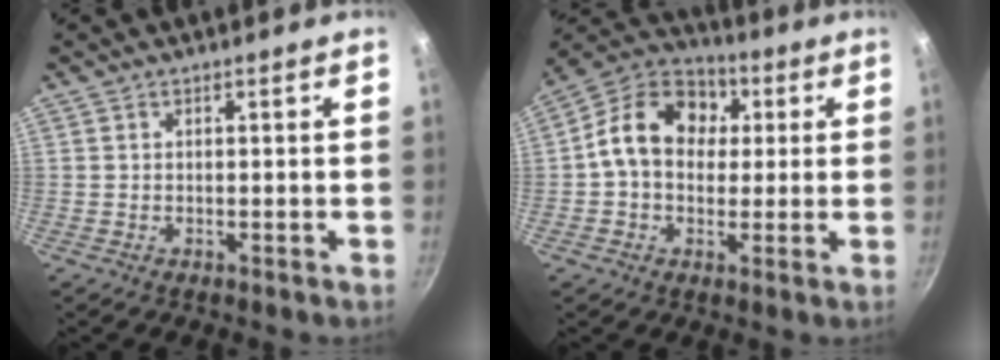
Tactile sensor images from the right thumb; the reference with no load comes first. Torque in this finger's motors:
{"motor_torque": [-0.56, 1.84, 0.84, -0.65, 0.34]}